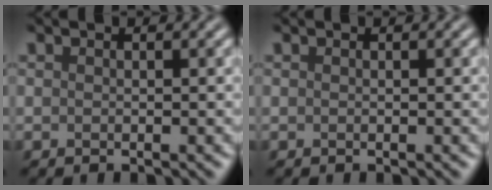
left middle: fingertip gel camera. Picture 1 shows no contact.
{"total": 0.0}